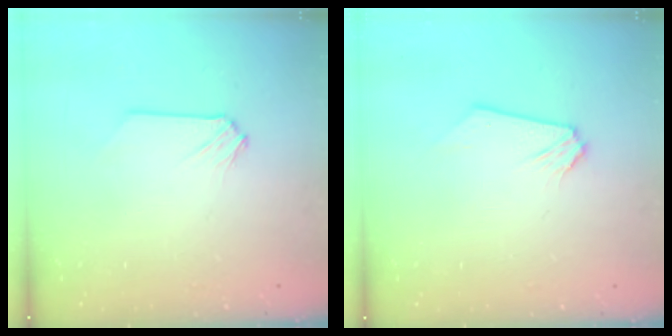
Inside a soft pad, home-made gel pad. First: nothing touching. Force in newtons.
{"total": 0.0}